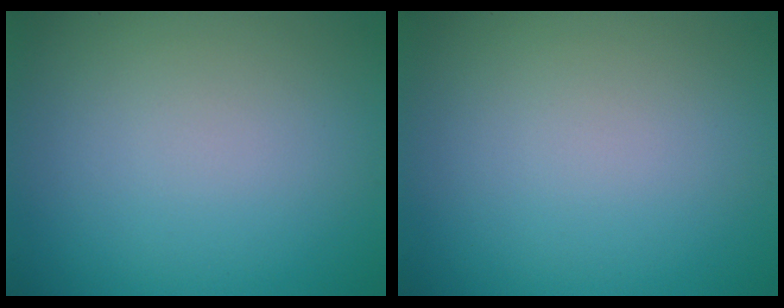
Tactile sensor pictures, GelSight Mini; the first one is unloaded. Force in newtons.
{"total": 0.0}